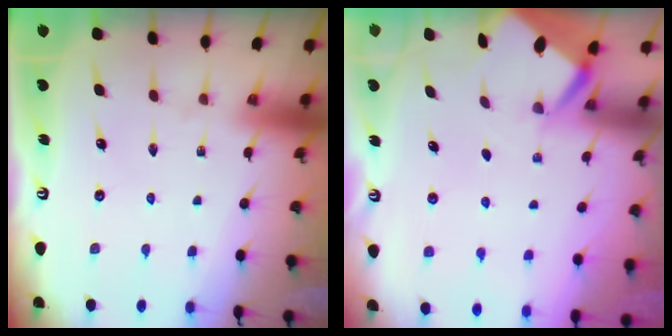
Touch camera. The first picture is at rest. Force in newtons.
{"total": 2.7, "press": 2.6, "slide": 0.3}